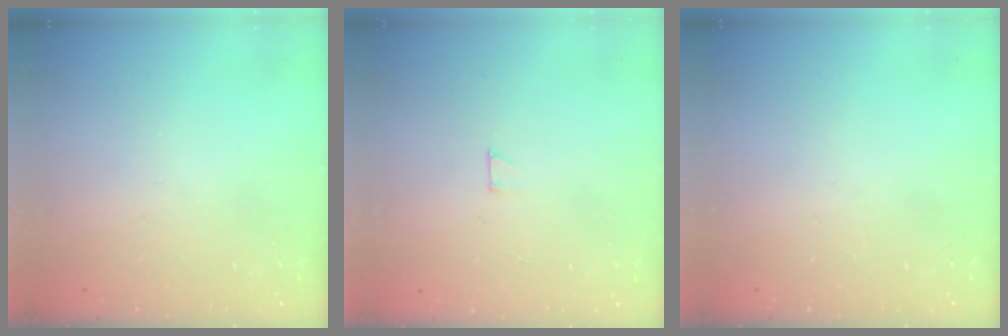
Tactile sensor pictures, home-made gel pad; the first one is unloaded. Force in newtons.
{"total": 2.0, "press": 2.0, "slide": 0.0}
{"total": 0.0}